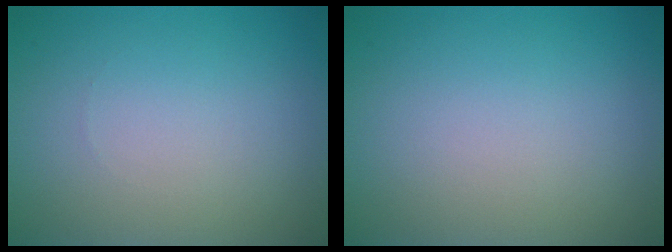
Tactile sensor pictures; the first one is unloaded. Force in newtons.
{"total": 0.0}